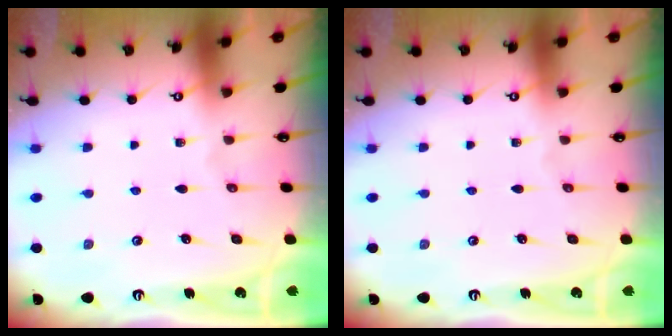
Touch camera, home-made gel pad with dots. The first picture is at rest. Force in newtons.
{"total": 0.0}